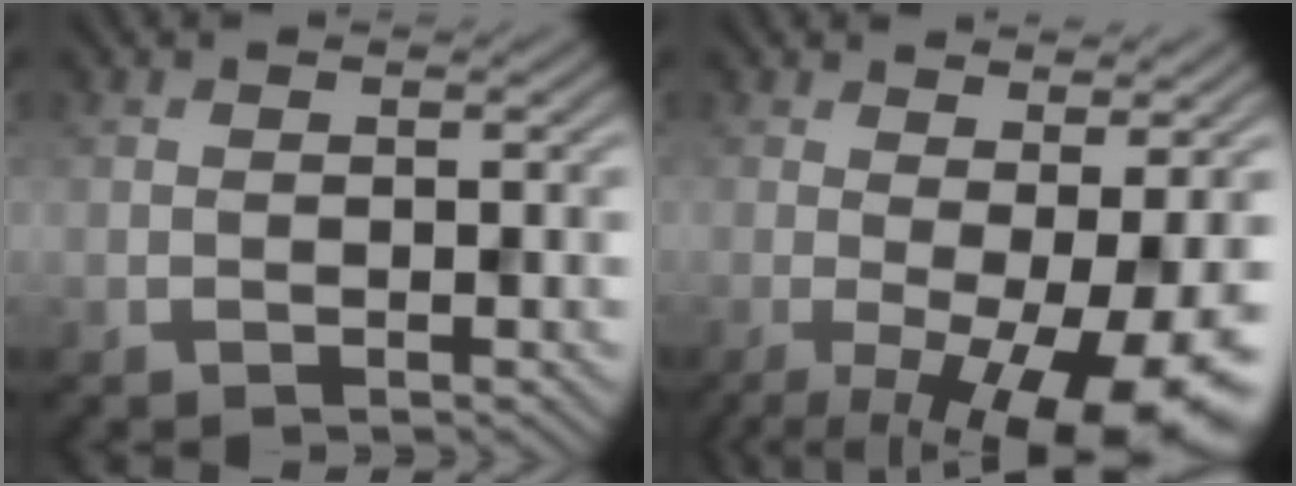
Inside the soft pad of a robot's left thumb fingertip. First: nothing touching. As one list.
[{"total": 12.1, "force": [-3.0, 3.4, 11.2], "torque": [-0.153, -0.005, -0.038]}]